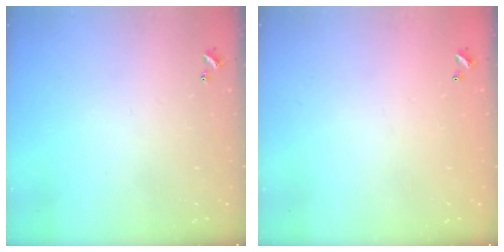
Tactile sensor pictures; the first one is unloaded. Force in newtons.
{"total": 2.9, "press": 2.9, "slide": 0.1}